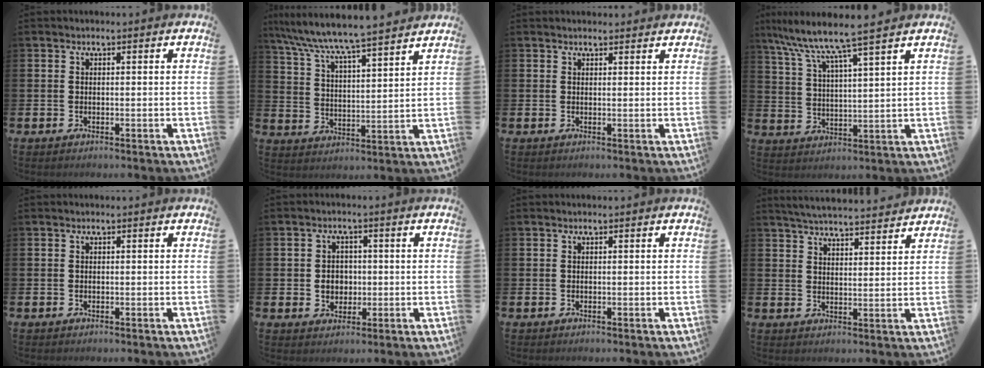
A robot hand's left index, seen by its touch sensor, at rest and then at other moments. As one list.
[{"total": 7.8, "force": [7.4, 0.3, 2.5], "torque": [-0.083, -0.051, 0.127]}, {"total": 1.0, "force": [1.0, 0.3, 0.1], "torque": [0.014, -0.003, 0.015]}, {"total": 7.8, "force": [6.8, -0.1, 3.8], "torque": [-0.102, -0.037, 0.115]}, {"total": 0.0}, {"total": 3.1, "force": [-0.1, 2.8, 1.4], "torque": [-0.016, 0.001, -0.011]}, {"total": 0.0}, {"total": 4.8, "force": [4.8, 0.2, 0.1], "torque": [-0.007, -0.033, 0.084]}]